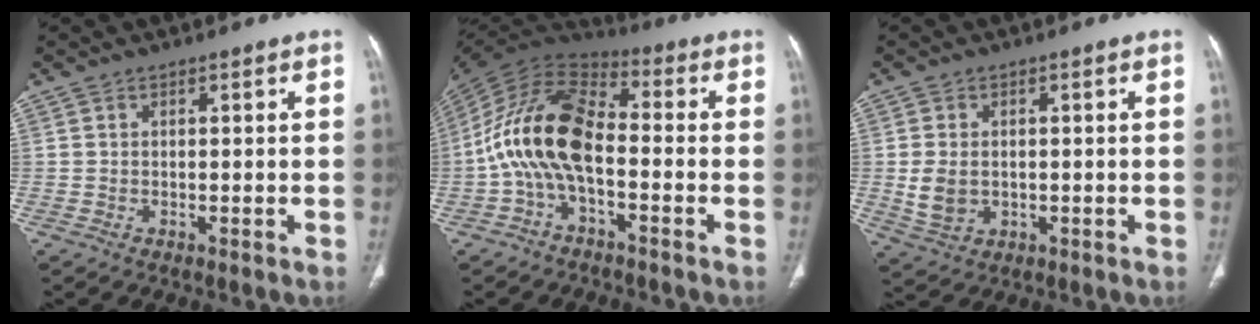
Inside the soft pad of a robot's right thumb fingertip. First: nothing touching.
{"total": 15.2, "force": [-2.6, 7.9, 12.7], "torque": [-0.243, 0.054, -0.060]}
{"total": 5.5, "force": [-0.2, 4.1, 3.7], "torque": [-0.069, -0.004, 0.007]}